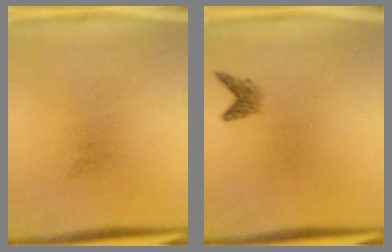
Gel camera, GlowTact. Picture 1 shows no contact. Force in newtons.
{"total": 1.5}